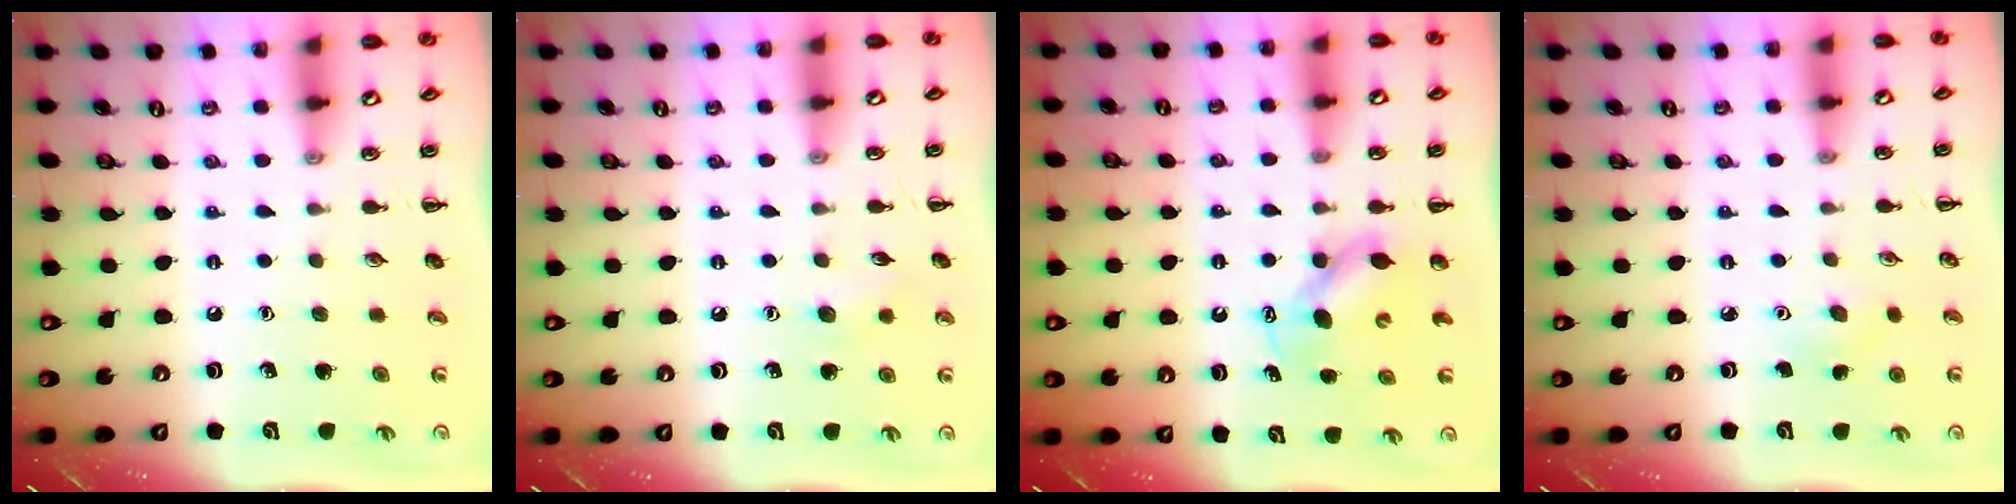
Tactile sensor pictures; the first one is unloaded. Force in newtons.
{"total": 5.6, "press": 5.5, "slide": 1.4}
{"total": 6.6, "press": 6.6, "slide": 0.8}
{"total": 3.0, "press": 2.8, "slide": 0.8}